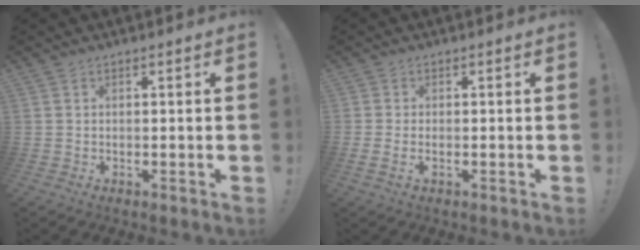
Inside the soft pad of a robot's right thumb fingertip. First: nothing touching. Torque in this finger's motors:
{"motor_torque": [0.32, -0.16, 0.05, -0.05, 0.12]}